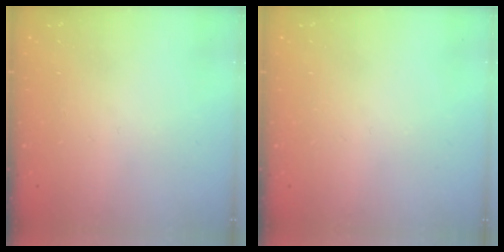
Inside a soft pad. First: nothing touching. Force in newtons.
{"total": 0.0}